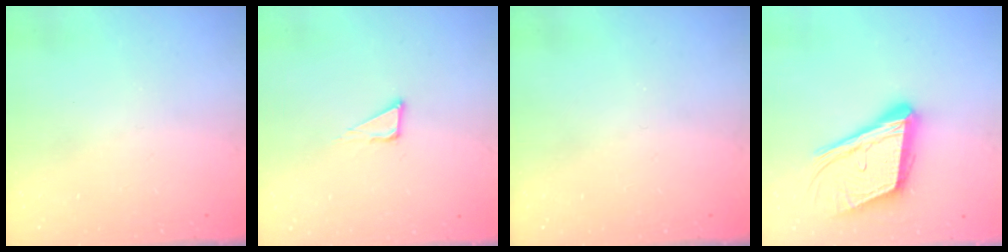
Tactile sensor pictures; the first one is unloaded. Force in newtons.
{"total": 3.6, "press": 3.6, "slide": 0.3}
{"total": 0.0}
{"total": 20.0, "press": 19.6, "slide": 3.9}